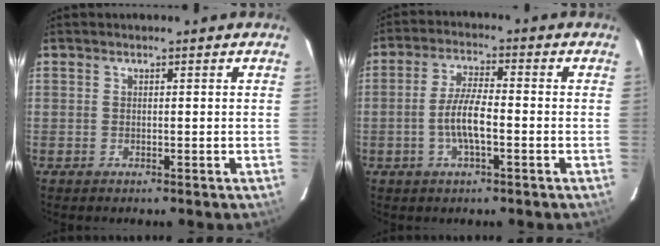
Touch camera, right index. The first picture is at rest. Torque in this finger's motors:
{"motor_torque": [0.53, 0.21, 0.44, 0.12]}